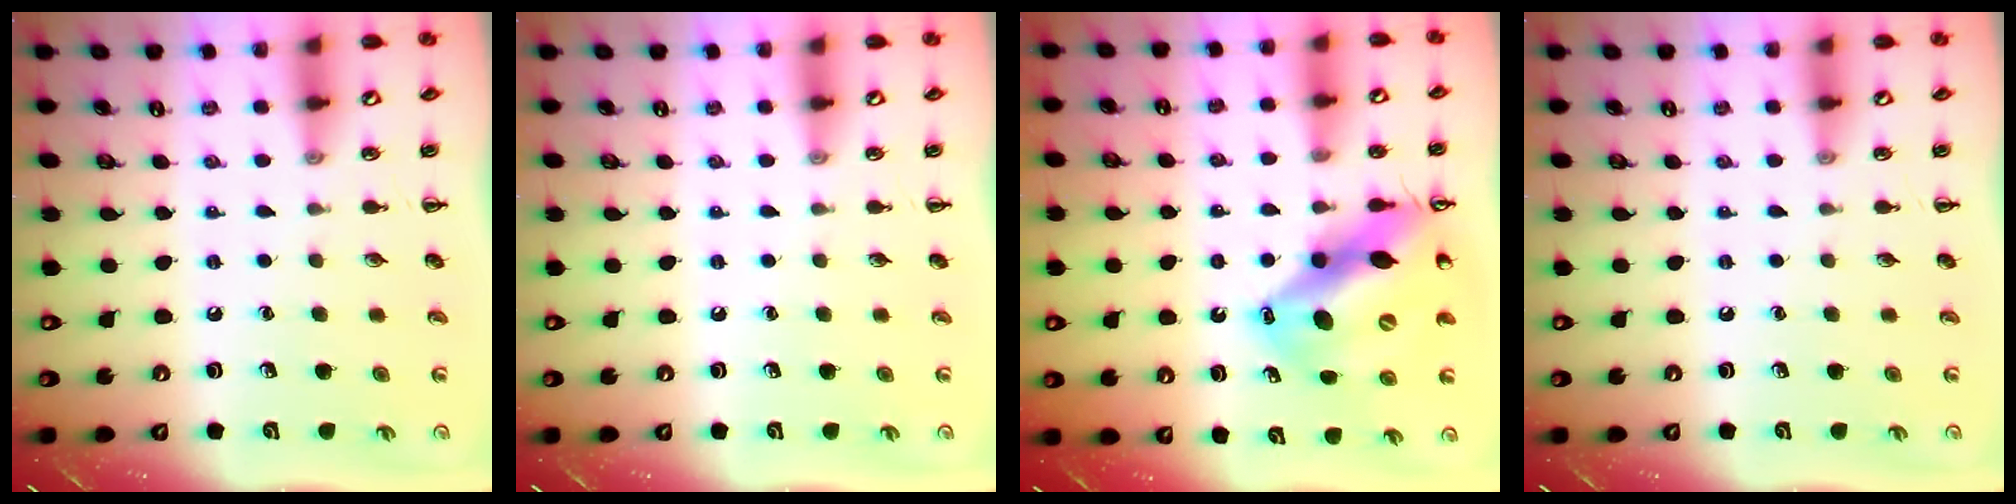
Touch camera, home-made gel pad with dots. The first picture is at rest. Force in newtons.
{"total": 0.0}
{"total": 17.2, "press": 16.3, "slide": 5.5}
{"total": 0.0}